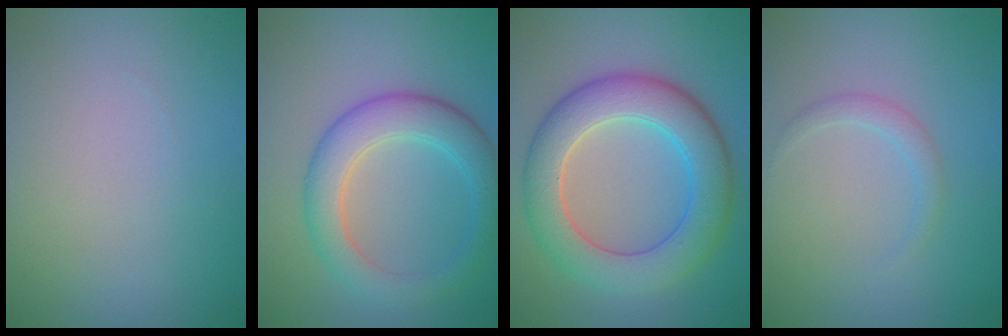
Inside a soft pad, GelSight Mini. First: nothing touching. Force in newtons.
{"total": 5.2, "press": 5.2, "slide": 0.1}
{"total": 7.7, "press": 7.7, "slide": 0.1}
{"total": 1.2, "press": 1.1, "slide": 0.1}